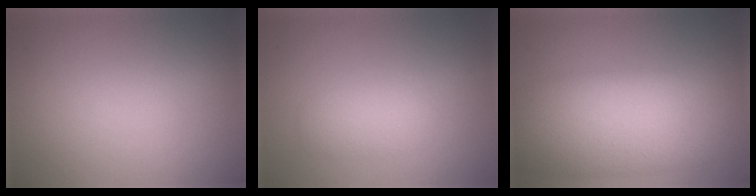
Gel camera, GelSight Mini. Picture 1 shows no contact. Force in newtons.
{"total": 1.8, "press": 1.8, "slide": 0.1}
{"total": 9.2, "press": 9.2, "slide": 0.5}